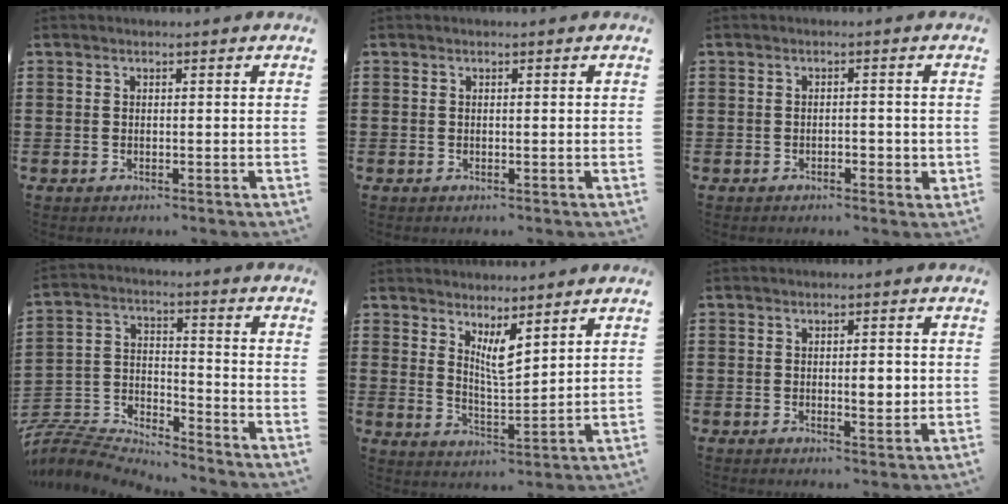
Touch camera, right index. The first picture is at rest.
{"total": 0.0}
{"total": 1.8, "force": [-0.9, 0.8, 1.4], "torque": [-0.025, 0.002, -0.019]}
{"total": 6.3, "force": [-6.2, 0.9, 0.3], "torque": [-0.030, -0.005, -0.133]}
{"total": 5.1, "force": [3.5, 1.1, 3.5], "torque": [-0.069, -0.012, 0.060]}
{"total": 3.0, "force": [0.0, 1.2, 2.8], "torque": [-0.036, -0.005, -0.005]}